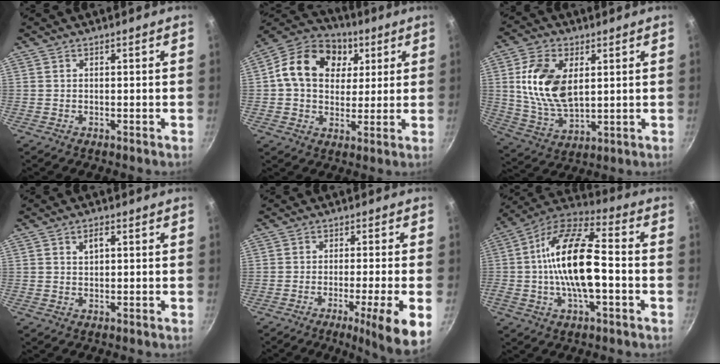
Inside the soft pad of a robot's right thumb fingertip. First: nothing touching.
{"total": 17.1, "force": [4.6, 13.1, 10.0], "torque": [-0.158, 0.011, 0.061]}
{"total": 14.1, "force": [3.1, 8.3, 11.0], "torque": [-0.199, -0.016, 0.066]}
{"total": 2.5, "force": [0.8, 1.6, 1.7], "torque": [-0.020, 0.004, 0.014]}
{"total": 10.2, "force": [-3.8, 0.7, 9.5], "torque": [-0.138, 0.009, -0.055]}
{"total": 18.1, "force": [-1.5, 7.4, 16.5], "torque": [-0.295, 0.034, -0.046]}